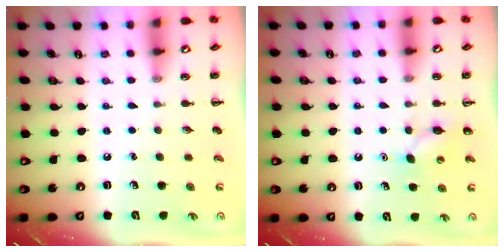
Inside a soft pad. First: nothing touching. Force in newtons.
{"total": 6.3, "press": 6.1, "slide": 1.8}